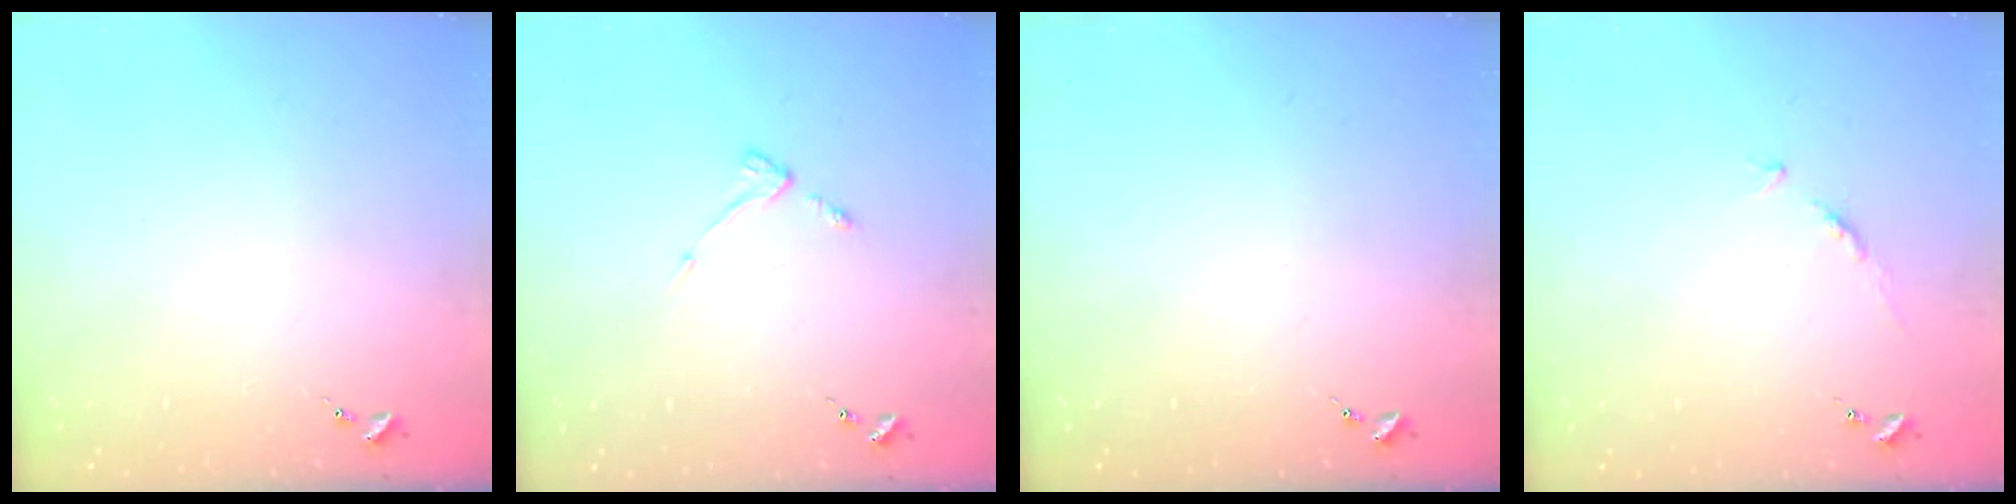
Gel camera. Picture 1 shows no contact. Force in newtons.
{"total": 4.2, "press": 4.1, "slide": 0.7}
{"total": 0.0}
{"total": 3.8, "press": 3.8, "slide": 0.5}